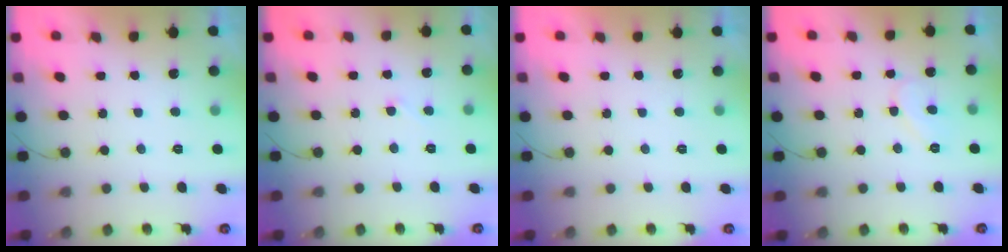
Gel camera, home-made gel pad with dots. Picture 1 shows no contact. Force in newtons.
{"total": 2.8, "press": 2.8, "slide": 0.2}
{"total": 1.9, "press": 1.9, "slide": 0.0}
{"total": 5.2, "press": 5.2, "slide": 0.1}